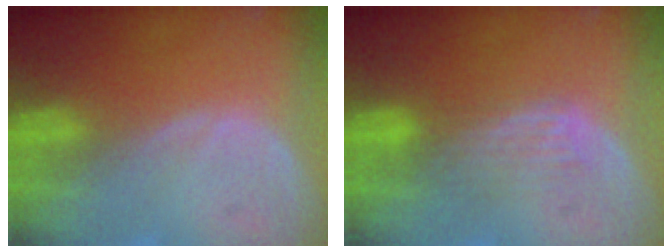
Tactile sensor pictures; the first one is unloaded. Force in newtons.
{"total": 4.6, "press": 3.9, "slide": 2.4}